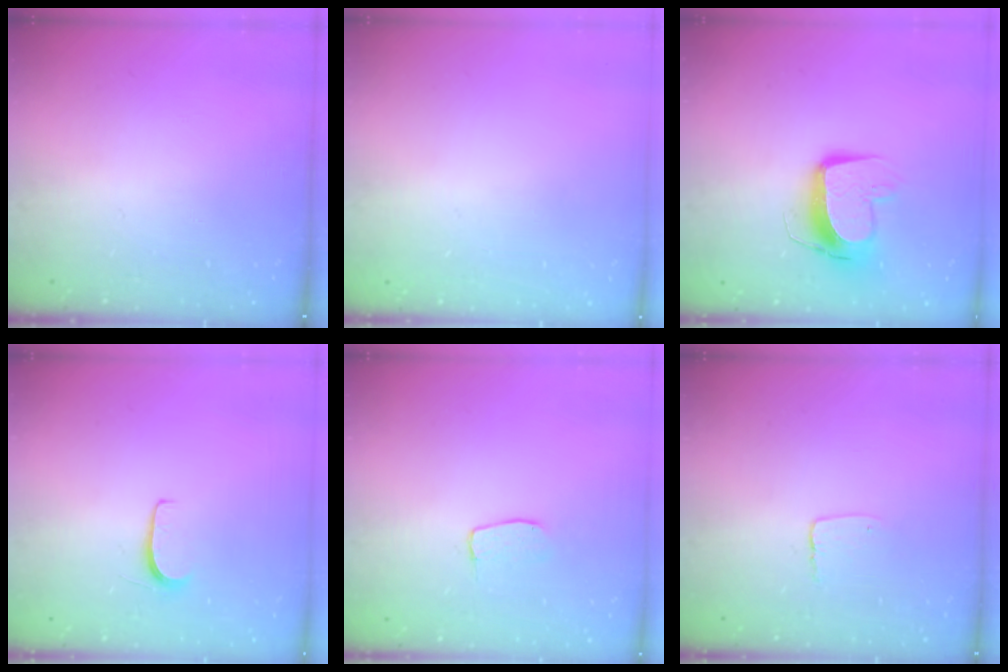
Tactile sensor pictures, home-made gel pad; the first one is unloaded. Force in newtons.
{"total": 0.0}
{"total": 11.8, "press": 11.7, "slide": 1.1}
{"total": 5.1, "press": 5.1, "slide": 0.6}
{"total": 4.8, "press": 4.8, "slide": 0.3}
{"total": 3.6, "press": 3.6, "slide": 0.3}